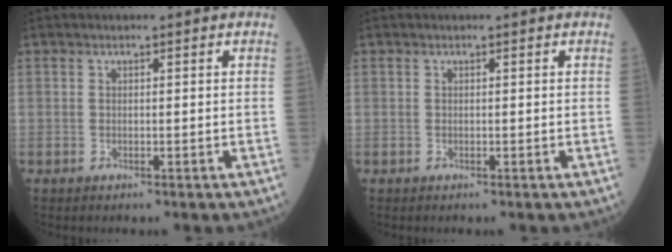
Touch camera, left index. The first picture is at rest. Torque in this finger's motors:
{"motor_torque": [-0.01, 0.01, -0.04, 0.00]}